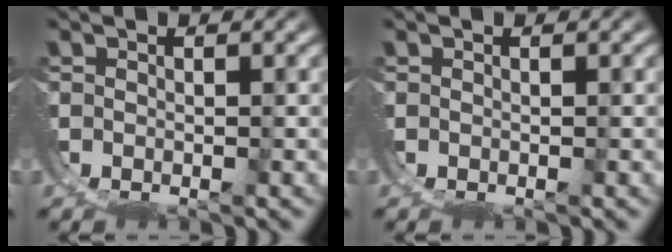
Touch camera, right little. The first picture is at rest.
{"total": 0.0}